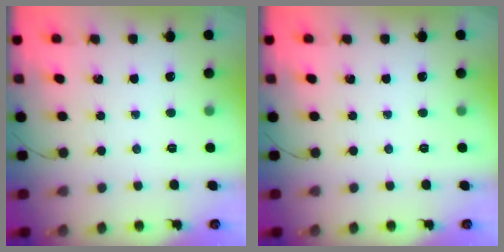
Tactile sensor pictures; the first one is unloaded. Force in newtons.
{"total": 0.0}